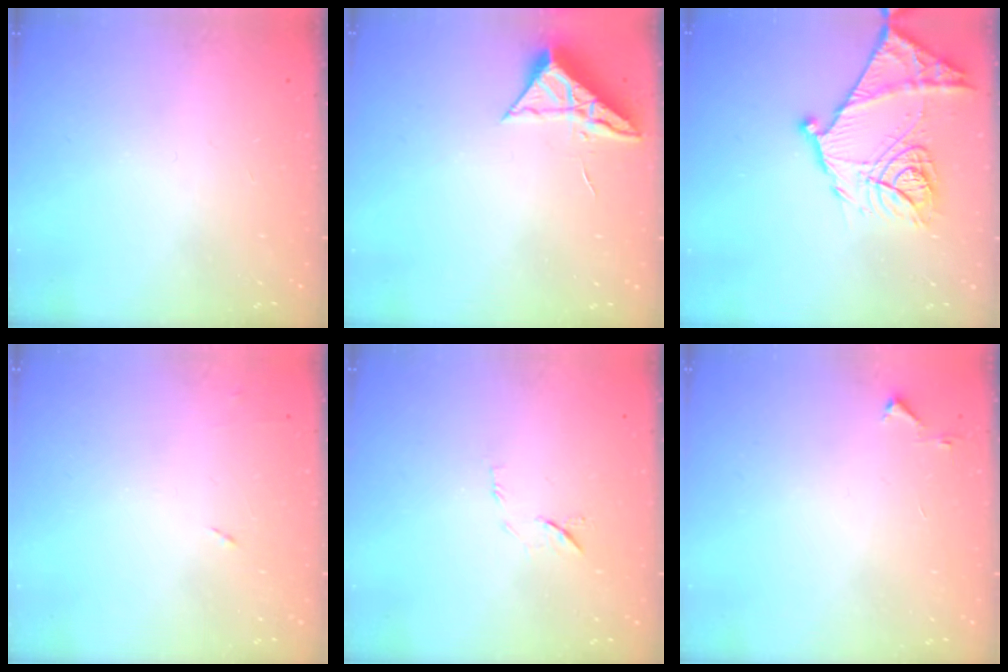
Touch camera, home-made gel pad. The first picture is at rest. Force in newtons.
{"total": 6.9, "press": 6.9, "slide": 0.3}
{"total": 20.5, "press": 20.5, "slide": 1.8}
{"total": 4.6, "press": 4.6, "slide": 0.6}
{"total": 6.8, "press": 6.7, "slide": 0.8}
{"total": 3.1, "press": 3.0, "slide": 0.3}